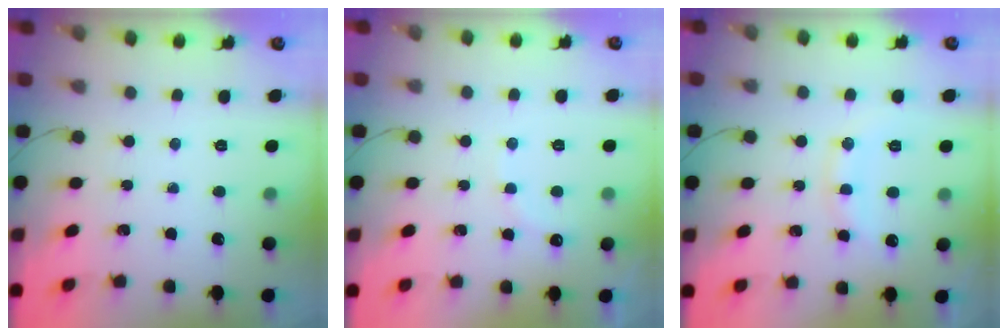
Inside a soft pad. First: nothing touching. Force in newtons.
{"total": 6.7, "press": 6.6, "slide": 1.0}
{"total": 11.0, "press": 10.9, "slide": 1.0}